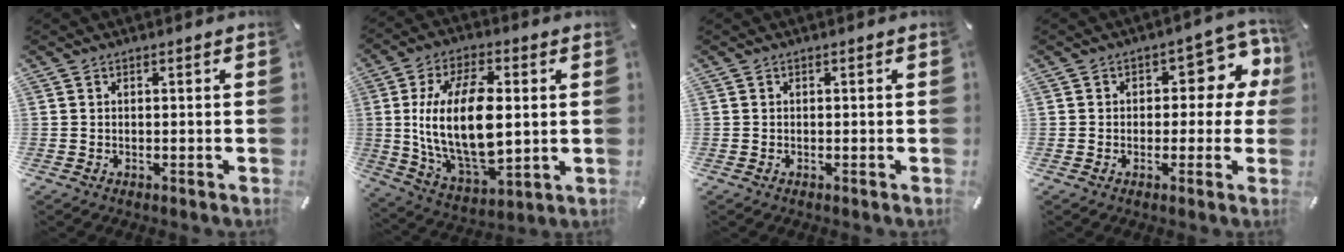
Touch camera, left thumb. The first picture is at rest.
{"total": 19.1, "force": [2.2, 10.3, 15.9], "torque": [-0.336, -0.009, 0.035]}
{"total": 0.0}
{"total": 9.5, "force": [2.5, 6.0, 6.9], "torque": [-0.079, -0.014, 0.038]}